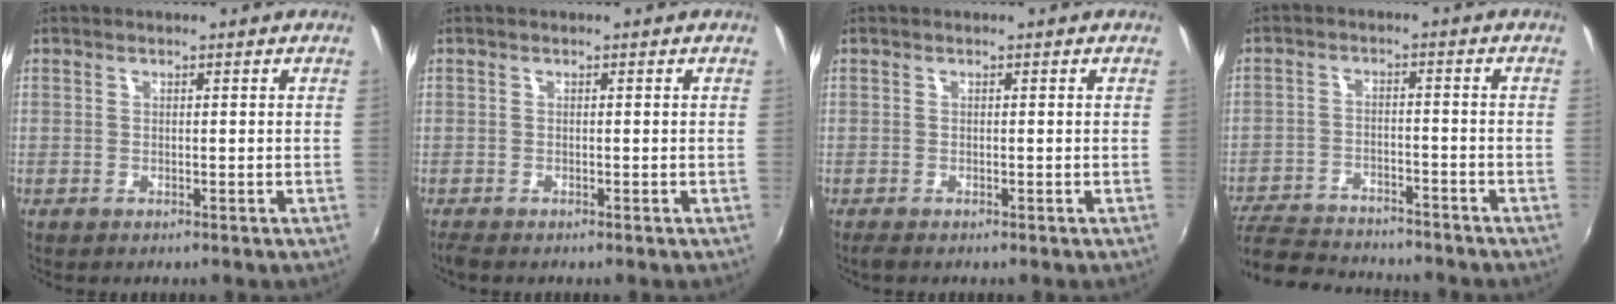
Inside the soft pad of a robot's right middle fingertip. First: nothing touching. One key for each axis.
{"total": 1.2, "fx": -1.0, "fy": 0.3, "fz": 0.6, "tx": -0.014, "ty": -0.006, "tz": -0.019}
{"total": 0.8, "fx": -0.6, "fy": 0.2, "fz": 0.5, "tx": -0.010, "ty": -0.004, "tz": -0.011}
{"total": 15.9, "fx": -13.9, "fy": 4.6, "fz": 6.1, "tx": -0.149, "ty": -0.014, "tz": -0.216}